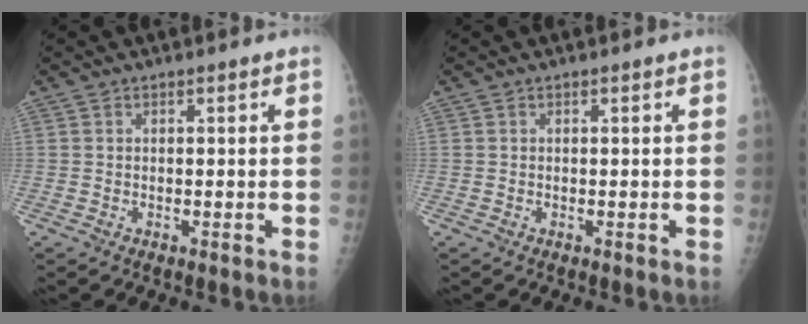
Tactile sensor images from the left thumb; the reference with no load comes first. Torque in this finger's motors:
{"motor_torque": [0.00, 0.00, 0.00, 0.00, 0.00]}